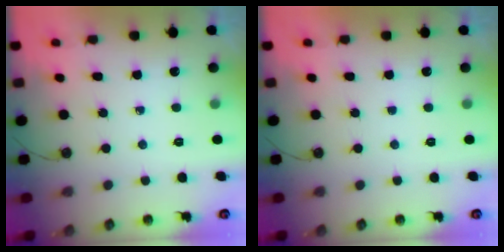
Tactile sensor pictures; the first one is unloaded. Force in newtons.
{"total": 0.0}